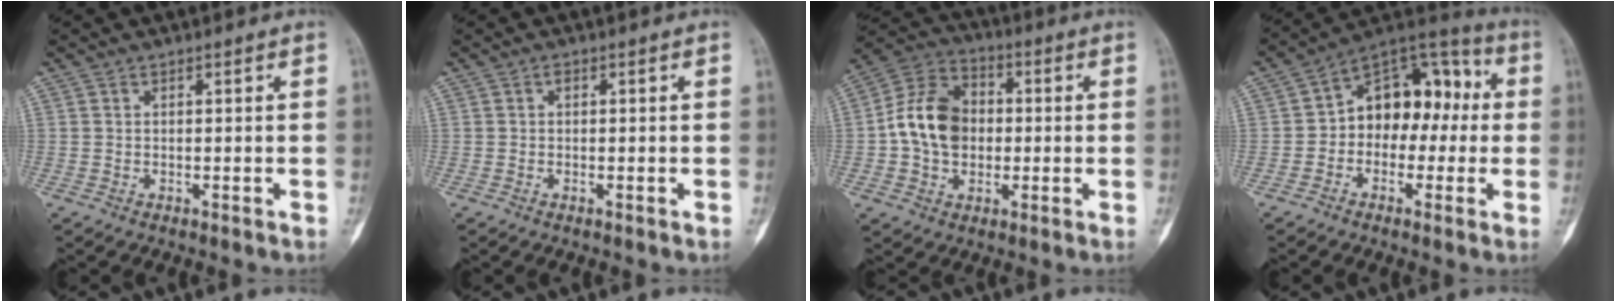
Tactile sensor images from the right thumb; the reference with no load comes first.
{"total": 0.7, "force": [0.1, 0.4, 0.6], "torque": [-0.007, 0.004, -0.002]}
{"total": 13.0, "force": [-0.2, 9.9, 8.4], "torque": [-0.127, 0.028, -0.012]}
{"total": 14.7, "force": [-0.1, 10.0, 10.8], "torque": [-0.106, 0.050, -0.019]}